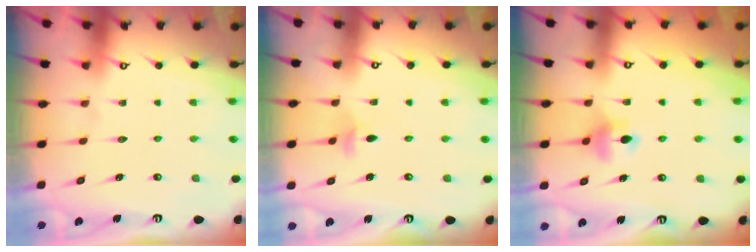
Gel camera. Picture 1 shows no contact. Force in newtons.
{"total": 3.6, "press": 3.6, "slide": 0.8}
{"total": 6.2, "press": 6.1, "slide": 0.8}